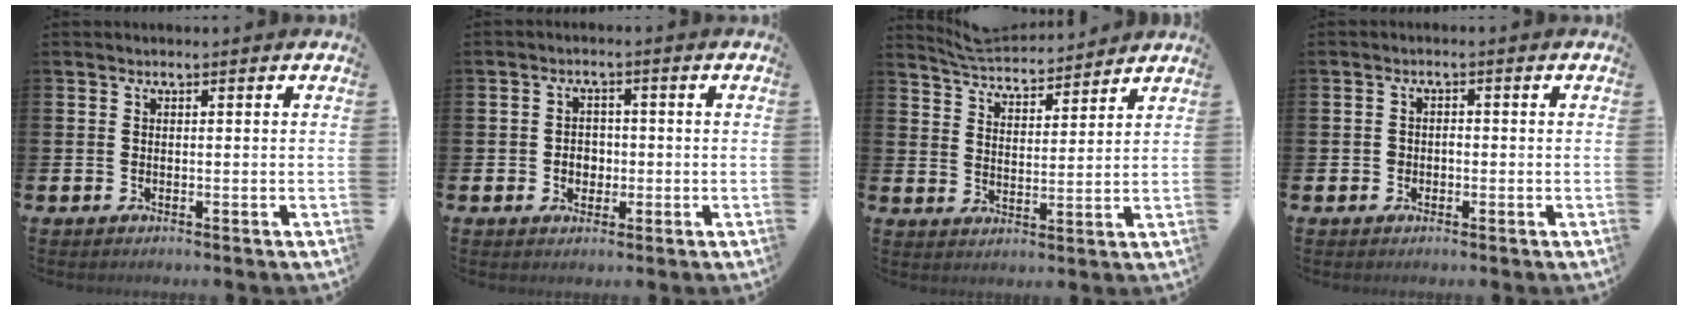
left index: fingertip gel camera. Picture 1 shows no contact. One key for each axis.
{"total": 2.6, "fx": -0.4, "fy": 2.3, "fz": 1.1, "tx": -0.009, "ty": 0.000, "tz": -0.015}
{"total": 5.3, "fx": 5.3, "fy": 0.6, "fz": 0.3, "tx": -0.029, "ty": -0.038, "tz": 0.093}
{"total": 1.3, "fx": -0.4, "fy": 1.1, "fz": 0.5, "tx": -0.010, "ty": 0.004, "tz": -0.010}